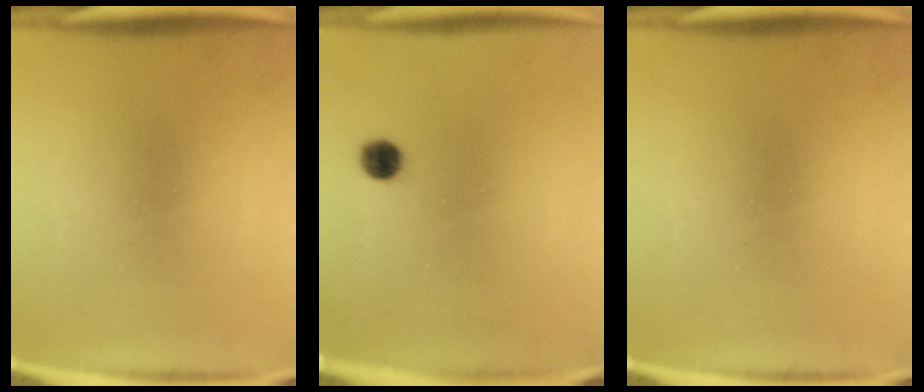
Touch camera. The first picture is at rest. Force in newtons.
{"total": 3.5}
{"total": 0.0}